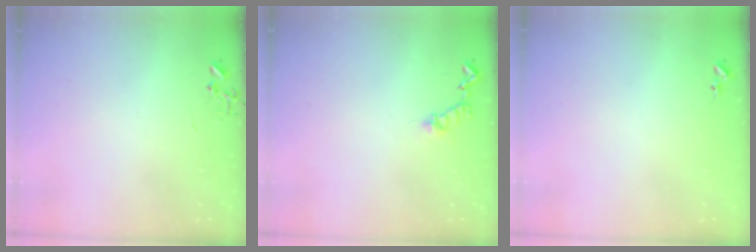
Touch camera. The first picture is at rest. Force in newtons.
{"total": 8.7, "press": 8.6, "slide": 0.7}
{"total": 5.4, "press": 5.4, "slide": 0.6}